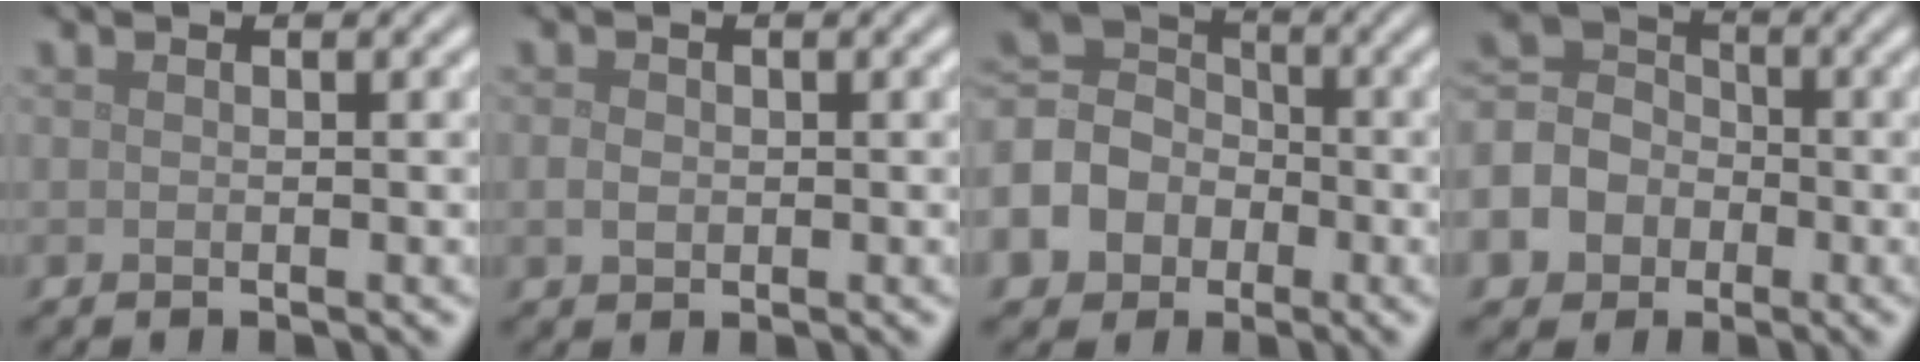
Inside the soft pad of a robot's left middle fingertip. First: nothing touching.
{"total": 1.3, "force": [-0.2, 1.1, 0.7], "torque": [-0.017, -0.001, -0.006]}
{"total": 7.6, "force": [-2.9, 6.2, 3.3], "torque": [-0.081, -0.002, -0.068]}
{"total": 7.3, "force": [-3.3, 5.9, 2.8], "torque": [-0.068, -0.006, -0.076]}